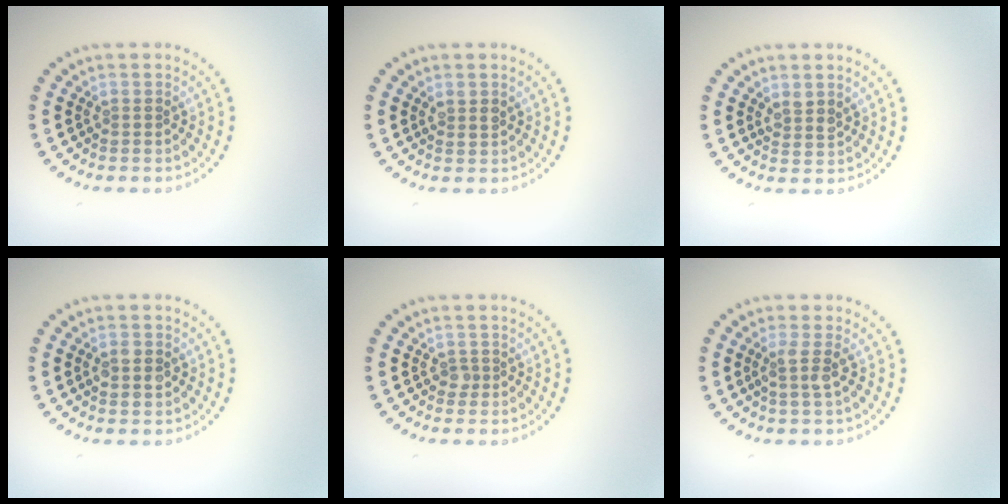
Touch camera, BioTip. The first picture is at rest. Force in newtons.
{"total": 1.0, "press": 0.9, "slide": 0.5}
{"total": 1.4, "press": 1.2, "slide": 0.7}
{"total": 2.0, "press": 2.0, "slide": 0.2}
{"total": 0.8, "press": 0.6, "slide": 0.6}
{"total": 1.8, "press": 1.3, "slide": 1.2}